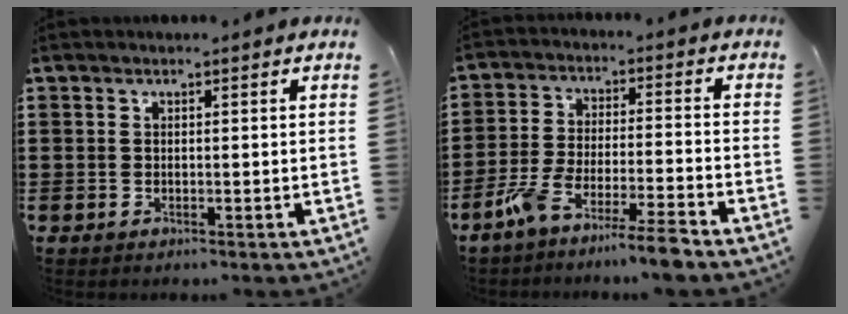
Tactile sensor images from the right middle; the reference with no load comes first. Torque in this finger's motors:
{"motor_torque": [1.15, -0.99, 0.25, 0.19]}